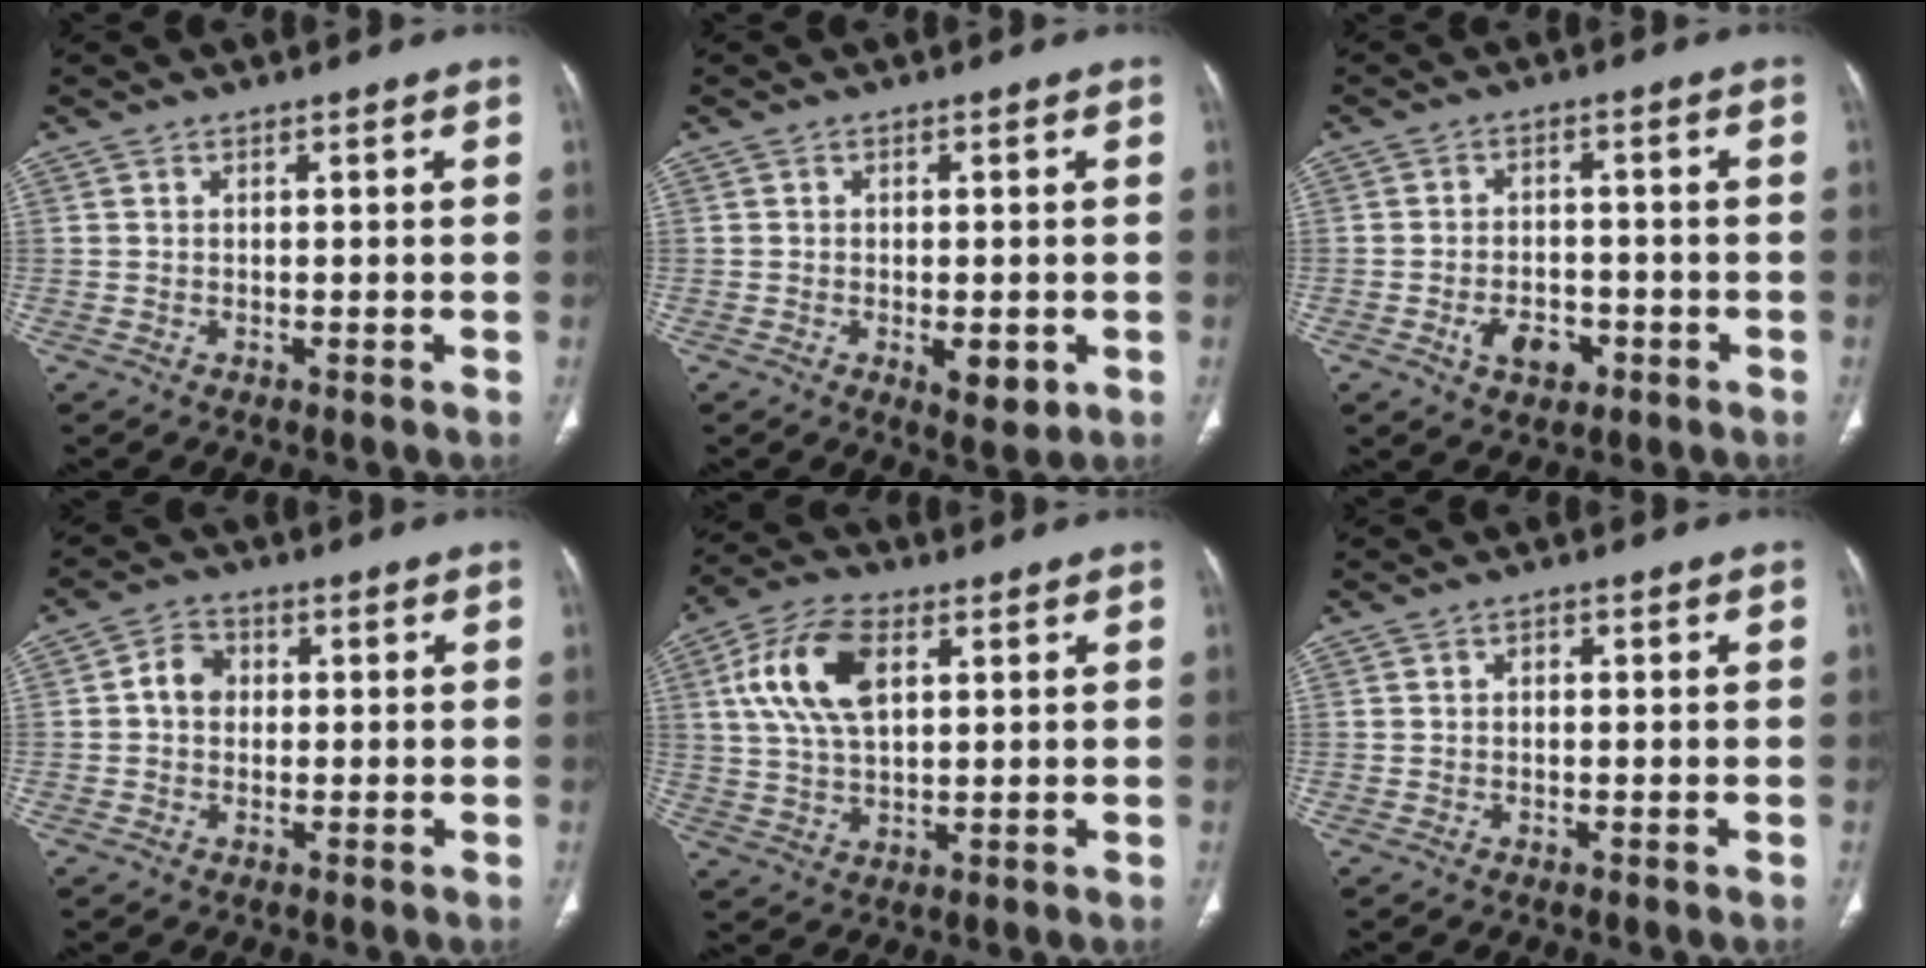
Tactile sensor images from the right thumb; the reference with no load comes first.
{"total": 4.9, "force": [-1.4, 2.2, 4.2], "torque": [-0.051, -0.005, -0.012]}
{"total": 6.2, "force": [-2.6, 4.0, 4.0], "torque": [-0.050, 0.015, -0.037]}
{"total": 4.3, "force": [0.2, 3.6, 2.4], "torque": [-0.030, 0.014, -0.004]}
{"total": 12.8, "force": [3.8, 6.9, 10.1], "torque": [-0.198, 0.005, 0.072]}
{"total": 1.0, "force": [0.1, 0.7, 0.7], "torque": [-0.006, 0.004, 0.000]}